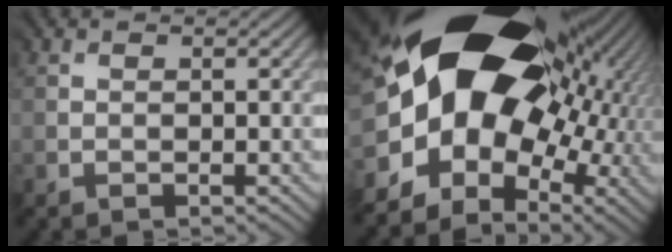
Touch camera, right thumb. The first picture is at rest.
{"total": 19.5, "force": [0.6, 13.7, 13.9], "torque": [-0.216, -0.011, 0.017]}